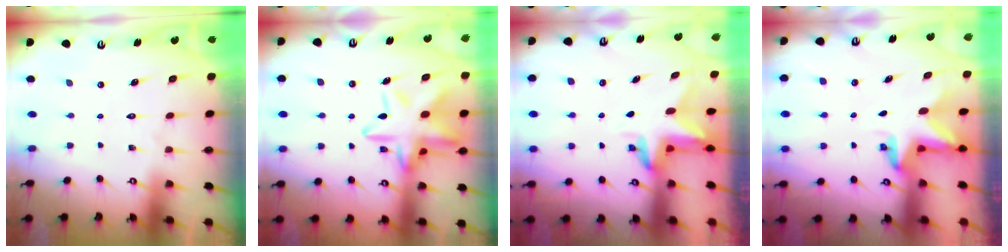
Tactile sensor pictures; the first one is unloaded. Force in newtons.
{"total": 17.7, "press": 17.6, "slide": 1.4}
{"total": 3.2, "press": 3.2, "slide": 0.2}
{"total": 2.9, "press": 2.9, "slide": 0.1}